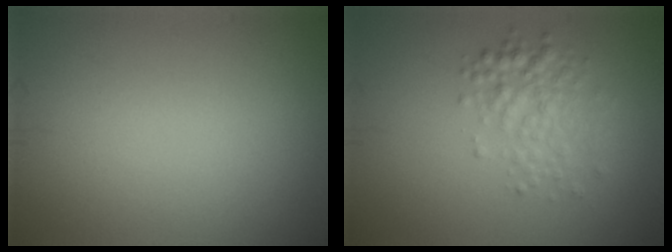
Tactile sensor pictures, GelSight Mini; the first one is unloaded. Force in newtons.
{"total": 3.0, "press": 3.0, "slide": 0.1}